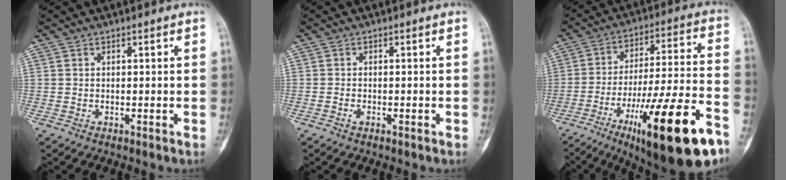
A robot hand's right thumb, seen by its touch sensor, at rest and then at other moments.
{"total": 0.7, "force": [-0.4, 0.4, 0.3], "torque": [-0.009, 0.001, -0.010]}
{"total": 25.8, "force": [-13.2, 5.2, 21.6], "torque": [-0.316, 0.053, -0.201]}